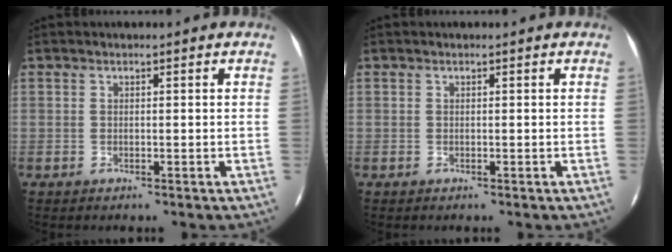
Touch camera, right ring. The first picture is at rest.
{"total": 0.0}